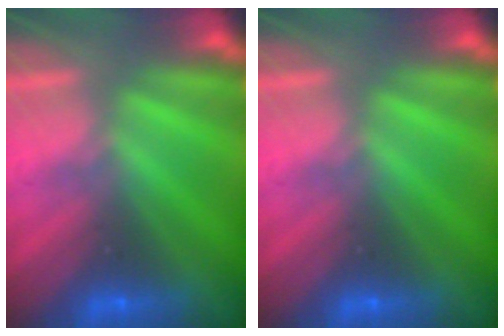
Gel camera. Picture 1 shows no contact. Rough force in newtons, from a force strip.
{"total": 0.0}